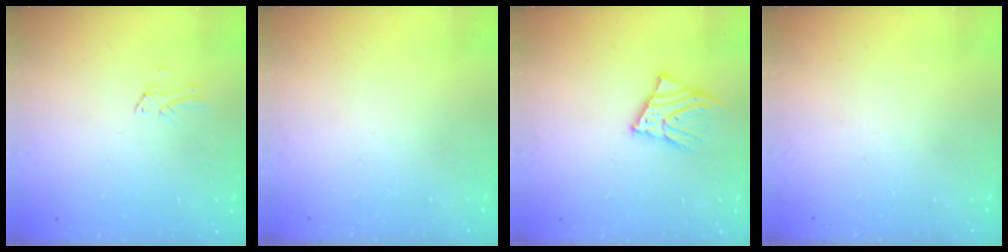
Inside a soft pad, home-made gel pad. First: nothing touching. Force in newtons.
{"total": 0.0}
{"total": 7.4, "press": 7.4, "slide": 0.8}
{"total": 0.0}